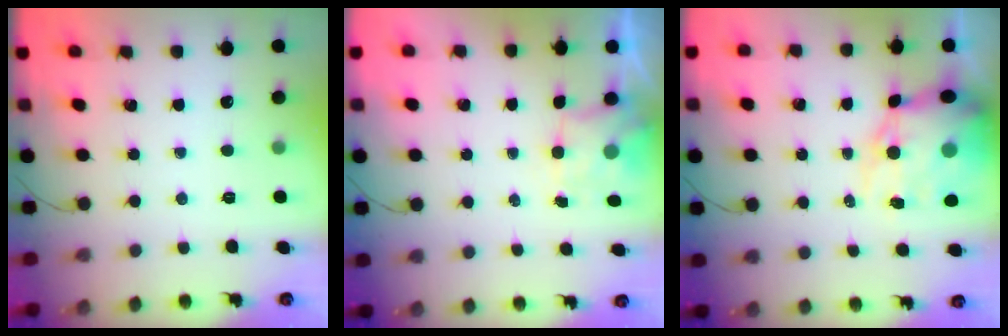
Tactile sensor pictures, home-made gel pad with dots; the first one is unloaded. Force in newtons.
{"total": 2.0, "press": 1.9, "slide": 0.5}
{"total": 15.4, "press": 14.9, "slide": 3.9}